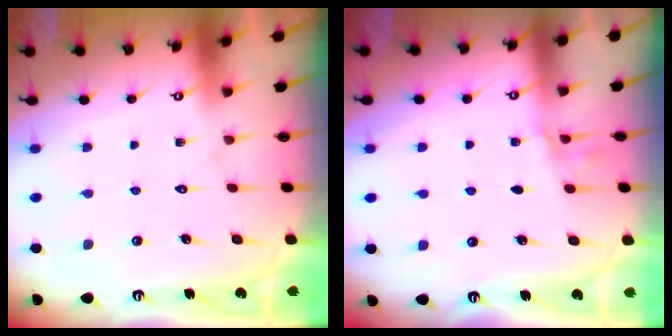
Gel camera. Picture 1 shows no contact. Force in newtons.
{"total": 1.3, "press": 1.2, "slide": 0.3}